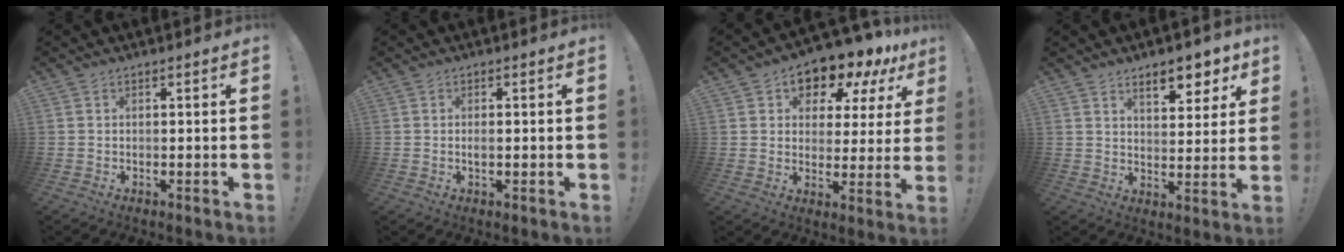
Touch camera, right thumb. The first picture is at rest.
{"total": 1.3, "force": [-0.3, 0.6, 1.2], "torque": [-0.019, -0.001, -0.006]}
{"total": 9.2, "force": [7.8, 4.0, 2.7], "torque": [-0.037, -0.077, 0.133]}
{"total": 8.7, "force": [6.0, 3.7, 5.1], "torque": [-0.057, -0.040, 0.104]}